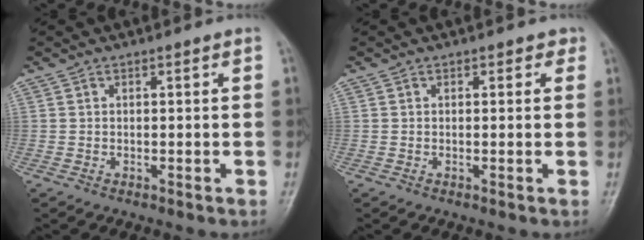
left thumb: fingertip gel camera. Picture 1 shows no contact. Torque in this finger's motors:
{"motor_torque": [-0.13, -0.02, -0.12, -0.04, 0.01]}